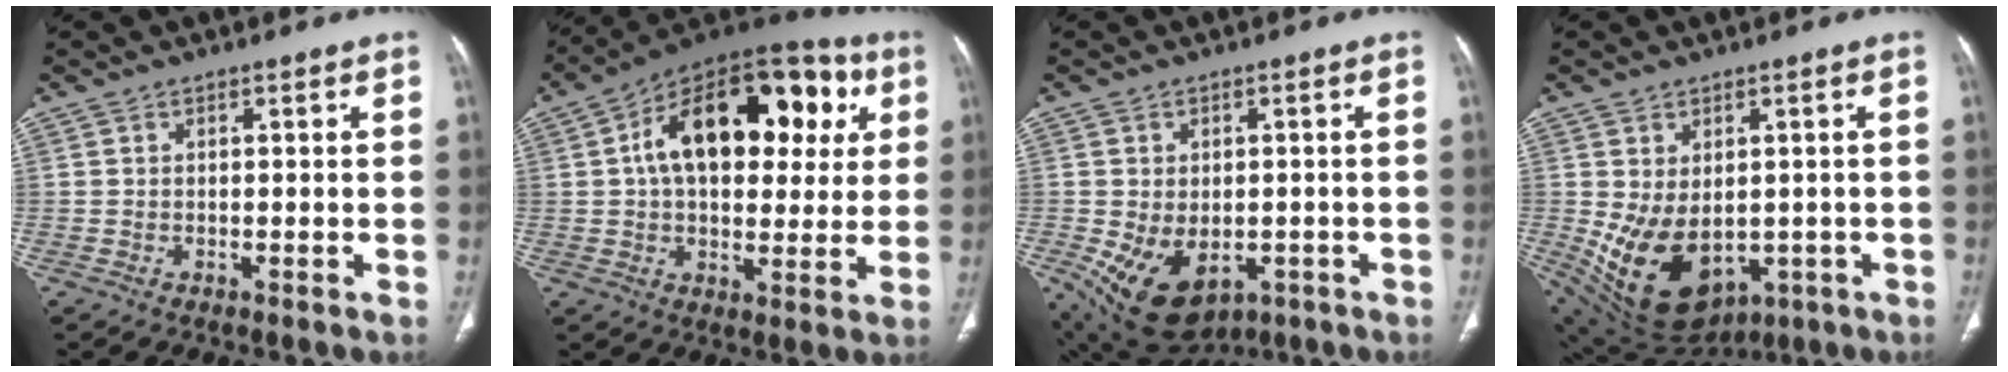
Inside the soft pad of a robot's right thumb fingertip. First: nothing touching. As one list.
[{"total": 25.2, "force": [6.0, 14.3, 19.9], "torque": [-0.268, 0.028, 0.082]}, {"total": 12.5, "force": [-4.1, 8.2, 8.5], "torque": [-0.139, -0.001, -0.040]}, {"total": 14.5, "force": [-2.3, 9.8, 10.4], "torque": [-0.170, -0.011, 0.001]}]